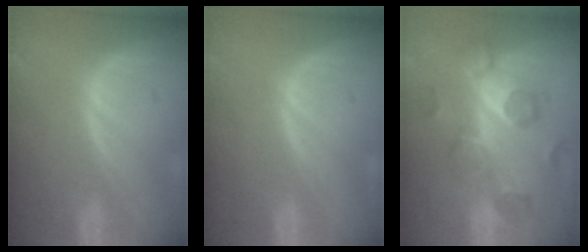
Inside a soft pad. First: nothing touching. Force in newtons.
{"total": 0.0}
{"total": 8.5, "press": 8.3, "slide": 2.1}